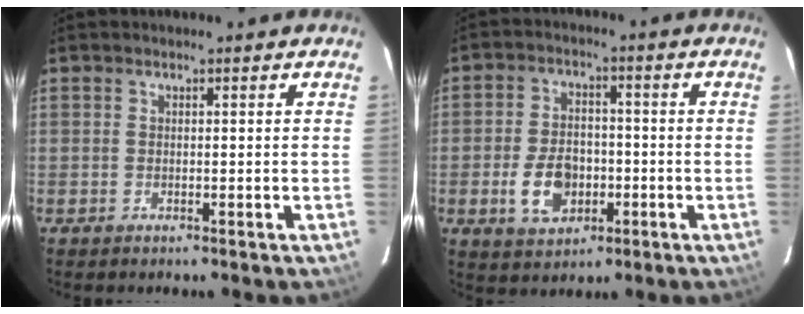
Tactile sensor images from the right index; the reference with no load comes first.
{"total": 9.0, "force": [-2.9, 6.0, 6.0], "torque": [-0.126, 0.008, -0.038]}